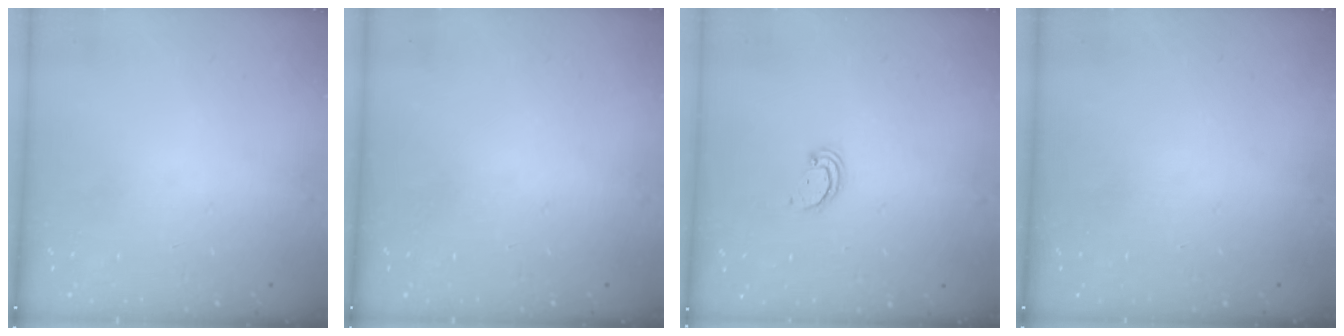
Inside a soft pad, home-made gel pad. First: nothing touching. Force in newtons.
{"total": 0.0}
{"total": 2.2, "press": 2.2, "slide": 0.1}
{"total": 0.0}